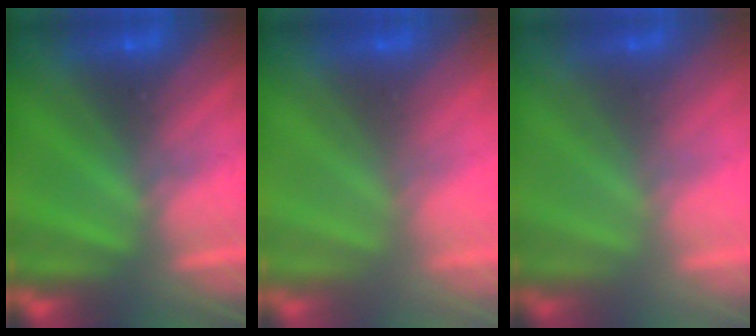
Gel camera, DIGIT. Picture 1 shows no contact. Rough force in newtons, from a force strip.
{"total": 2.8}
{"total": 2.2}